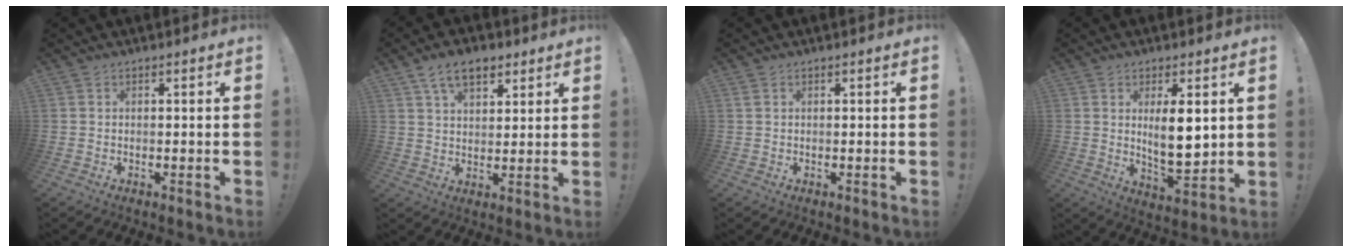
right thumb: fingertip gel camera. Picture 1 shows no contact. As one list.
[{"total": 9.2, "force": [5.3, 5.2, 5.3], "torque": [-0.082, -0.010, 0.100]}, {"total": 0.6, "force": [0.3, 0.3, 0.4], "torque": [-0.009, 0.002, 0.006]}, {"total": 10.5, "force": [2.9, 3.6, 9.5], "torque": [-0.155, -0.024, 0.044]}]